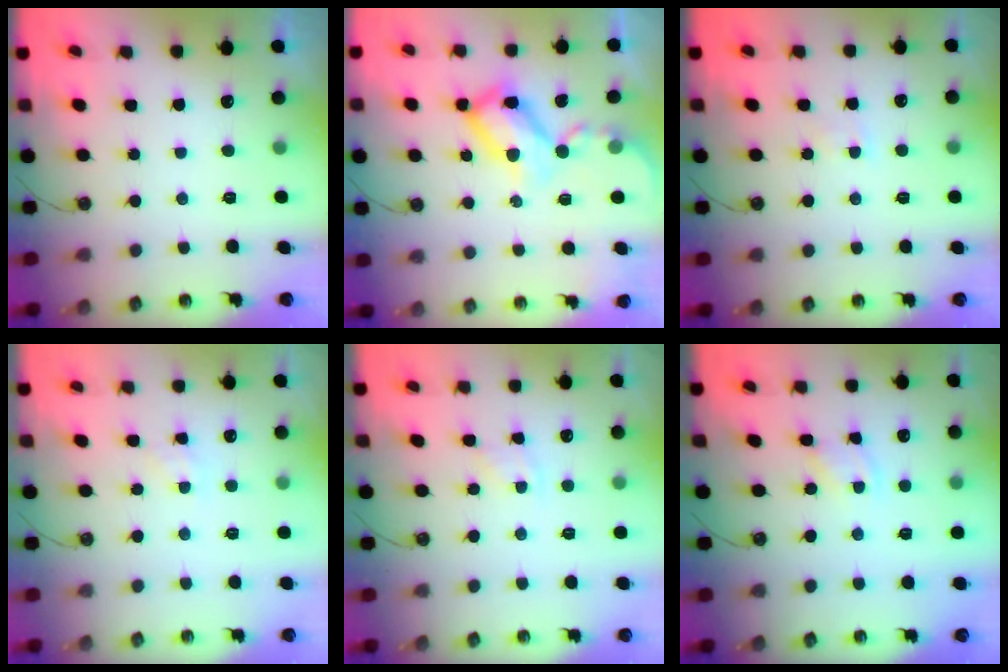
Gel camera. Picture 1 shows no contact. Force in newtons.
{"total": 14.4, "press": 14.4, "slide": 1.0}
{"total": 2.4, "press": 2.4, "slide": 0.4}
{"total": 1.6, "press": 1.6, "slide": 0.2}
{"total": 4.6, "press": 4.5, "slide": 0.7}
{"total": 3.0, "press": 3.0, "slide": 0.4}